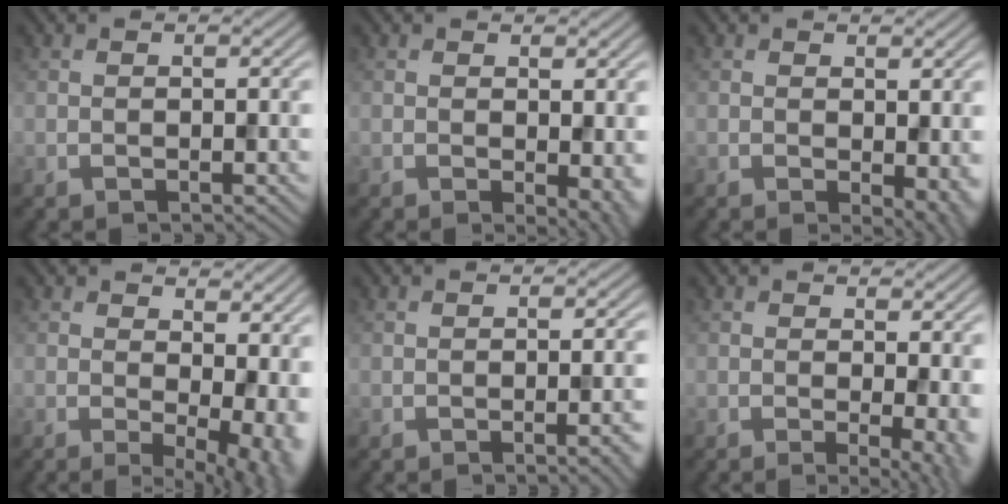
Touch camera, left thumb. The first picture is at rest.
{"total": 3.4, "force": [-0.3, 1.5, 3.0], "torque": [-0.032, -0.009, -0.001]}
{"total": 3.7, "force": [-0.4, 1.8, 3.2], "torque": [-0.037, -0.009, 0.000]}
{"total": 9.4, "force": [1.1, 4.4, 8.3], "torque": [-0.101, -0.008, 0.036]}
{"total": 3.5, "force": [-1.3, 0.9, 3.2], "torque": [-0.034, 0.003, -0.018]}
{"total": 5.3, "force": [-0.4, 1.4, 5.1], "torque": [-0.067, -0.008, -0.006]}